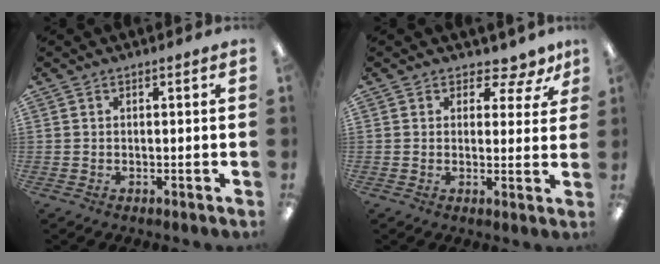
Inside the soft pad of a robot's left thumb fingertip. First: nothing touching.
{"total": 5.3, "force": [3.7, 3.0, 2.5], "torque": [-0.021, -0.028, 0.060]}